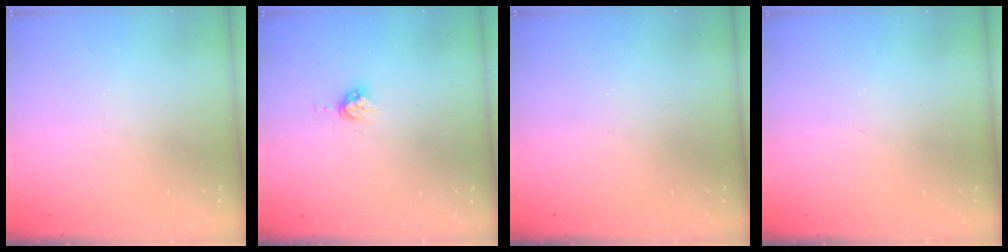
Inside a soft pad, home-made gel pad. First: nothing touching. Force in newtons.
{"total": 4.5, "press": 4.5, "slide": 0.0}
{"total": 0.0}
{"total": 0.0}